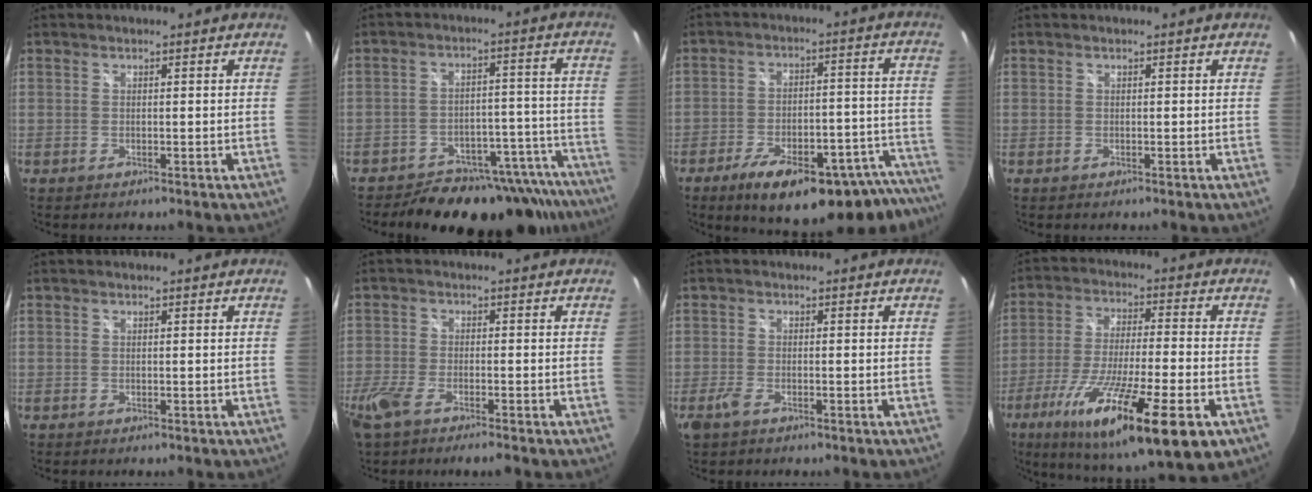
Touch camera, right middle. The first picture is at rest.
{"total": 22.5, "force": [-19.5, 8.7, 7.0], "torque": [-0.096, 0.045, -0.229]}
{"total": 25.6, "force": [-20.0, 7.0, 14.3], "torque": [-0.178, -0.004, -0.260]}
{"total": 0.0}
{"total": 0.0}
{"total": 8.3, "force": [-5.8, 2.2, 5.5], "torque": [-0.140, -0.029, -0.113]}
{"total": 2.6, "force": [-1.7, 1.0, 1.7], "torque": [-0.042, -0.006, -0.033]}
{"total": 22.9, "force": [-10.7, 3.6, 19.9], "torque": [-0.357, -0.060, -0.179]}